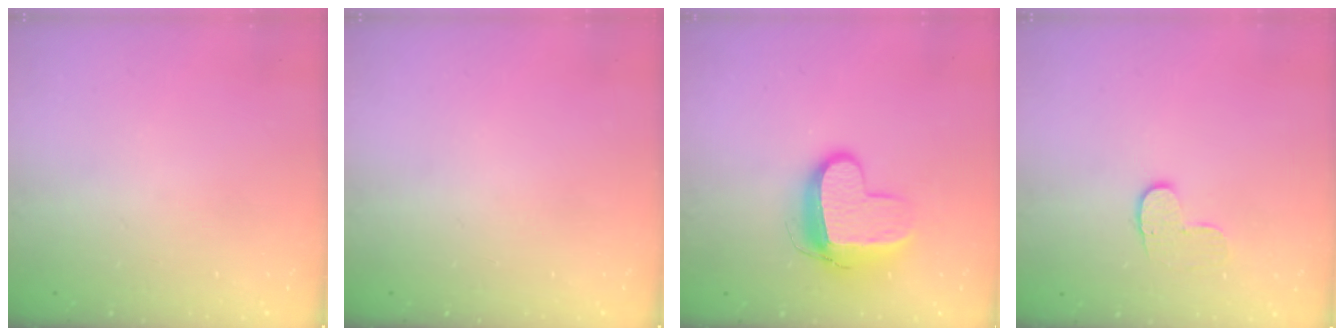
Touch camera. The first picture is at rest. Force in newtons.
{"total": 0.0}
{"total": 11.6, "press": 11.5, "slide": 1.3}
{"total": 6.3, "press": 6.3, "slide": 0.7}